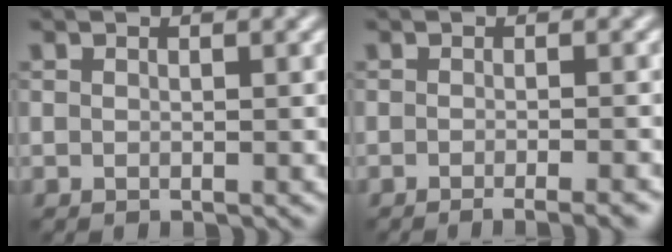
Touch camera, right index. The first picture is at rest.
{"total": 3.5, "force": [-2.2, 0.8, 2.5], "torque": [-0.021, 0.006, -0.030]}